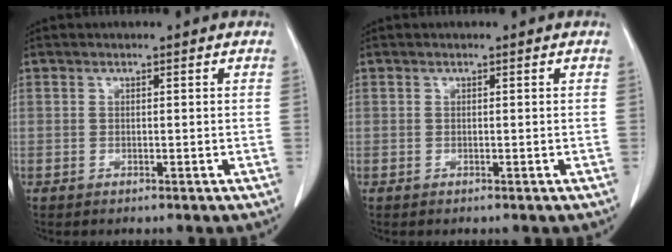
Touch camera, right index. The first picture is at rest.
{"total": 0.0}